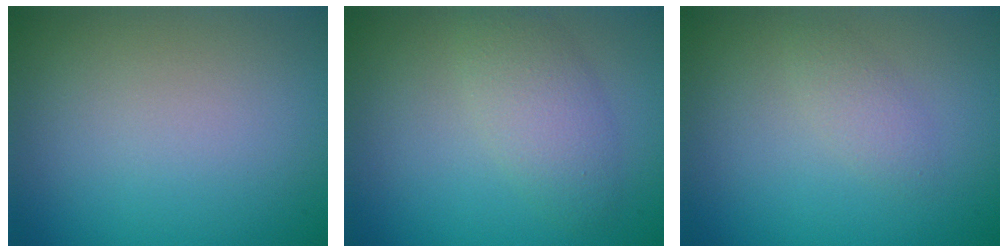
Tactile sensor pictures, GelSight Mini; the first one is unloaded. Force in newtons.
{"total": 3.1, "press": 3.1, "slide": 0.0}
{"total": 1.3, "press": 1.3, "slide": 0.0}